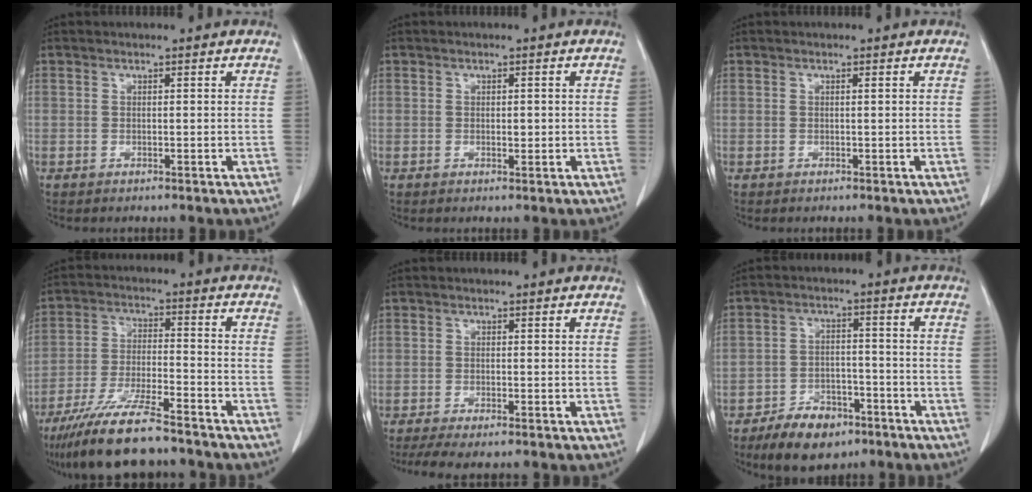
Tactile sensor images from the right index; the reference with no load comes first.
{"total": 1.0, "force": [-0.1, 0.5, 0.9], "torque": [-0.015, 0.000, 0.000]}
{"total": 0.0}
{"total": 13.0, "force": [-10.9, 1.4, 6.9], "torque": [-0.125, -0.026, -0.183]}
{"total": 6.7, "force": [-5.5, 1.0, 3.8], "torque": [-0.055, -0.010, -0.083]}
{"total": 8.8, "force": [-6.2, 4.3, 4.5], "torque": [-0.081, 0.003, -0.100]}